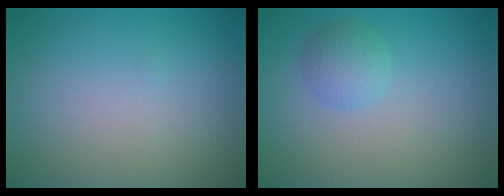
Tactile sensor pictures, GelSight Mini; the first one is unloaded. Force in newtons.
{"total": 2.0, "press": 2.0, "slide": 0.1}